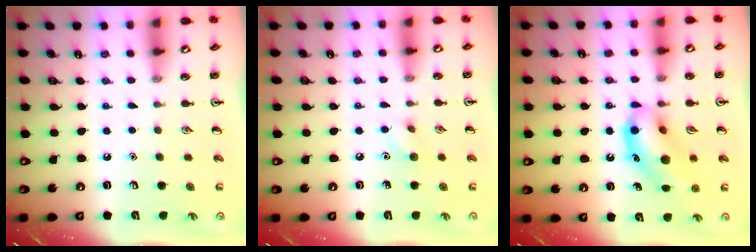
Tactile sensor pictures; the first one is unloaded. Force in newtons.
{"total": 6.0, "press": 5.7, "slide": 1.6}
{"total": 14.2, "press": 13.8, "slide": 3.3}